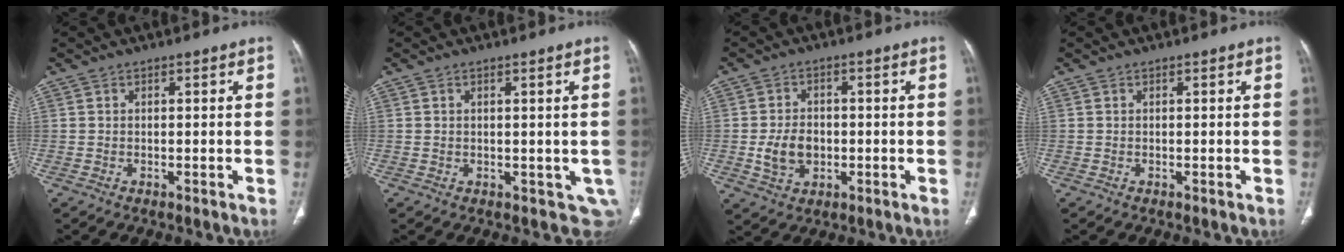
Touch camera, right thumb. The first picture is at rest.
{"total": 4.8, "force": [0.6, 3.0, 3.7], "torque": [-0.028, -0.011, 0.019]}
{"total": 6.7, "force": [-1.1, 4.9, 4.4], "torque": [-0.066, 0.007, -0.014]}
{"total": 0.0}